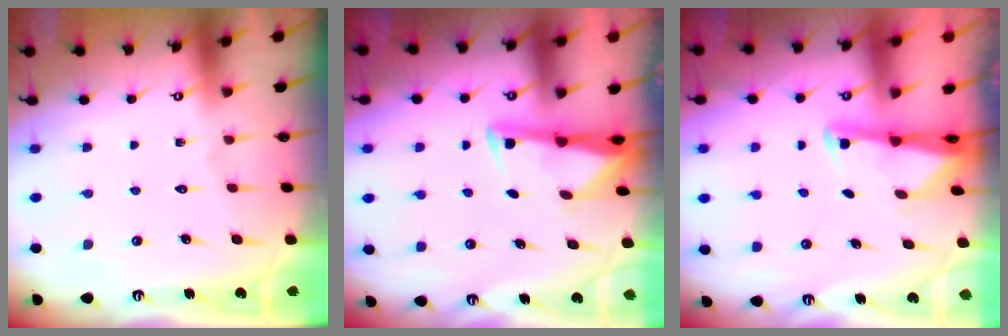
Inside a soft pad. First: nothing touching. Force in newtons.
{"total": 2.9, "press": 2.8, "slide": 0.5}
{"total": 2.1, "press": 2.1, "slide": 0.4}